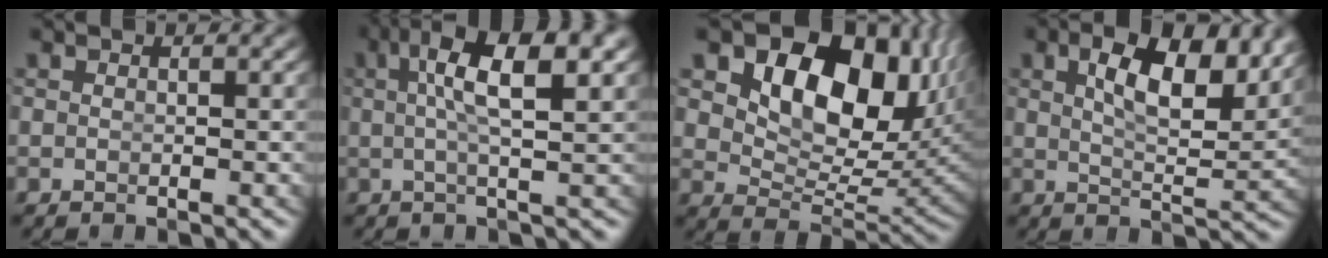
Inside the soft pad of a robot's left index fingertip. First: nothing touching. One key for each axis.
{"total": 7.3, "fx": 2.6, "fy": 1.5, "fz": 6.6, "tx": -0.111, "ty": 0.015, "tz": 0.039}
{"total": 15.5, "fx": 5.1, "fy": 9.3, "fz": 11.3, "tx": -0.184, "ty": 0.001, "tz": 0.076}
{"total": 7.4, "fx": 3.7, "fy": 2.1, "fz": 6.1, "tx": -0.090, "ty": 0.004, "tz": 0.057}